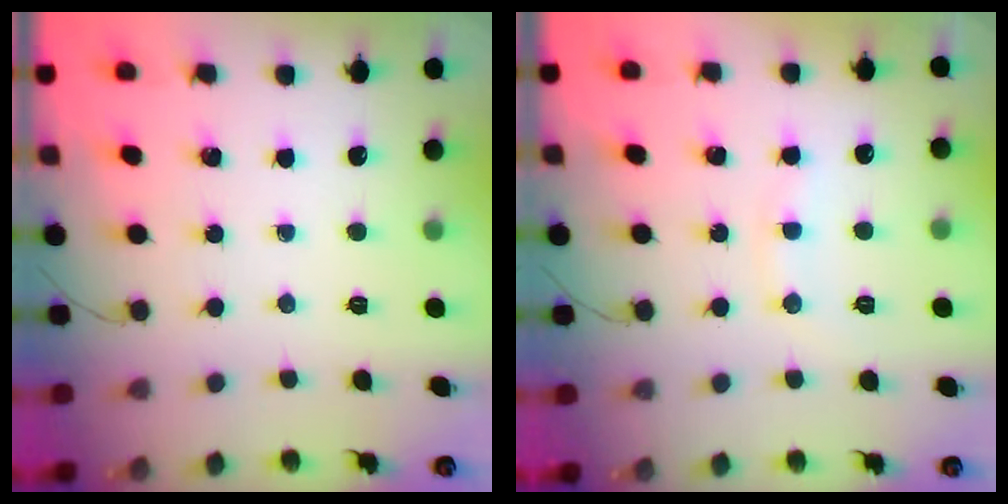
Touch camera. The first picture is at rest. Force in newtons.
{"total": 7.3, "press": 7.2, "slide": 1.2}